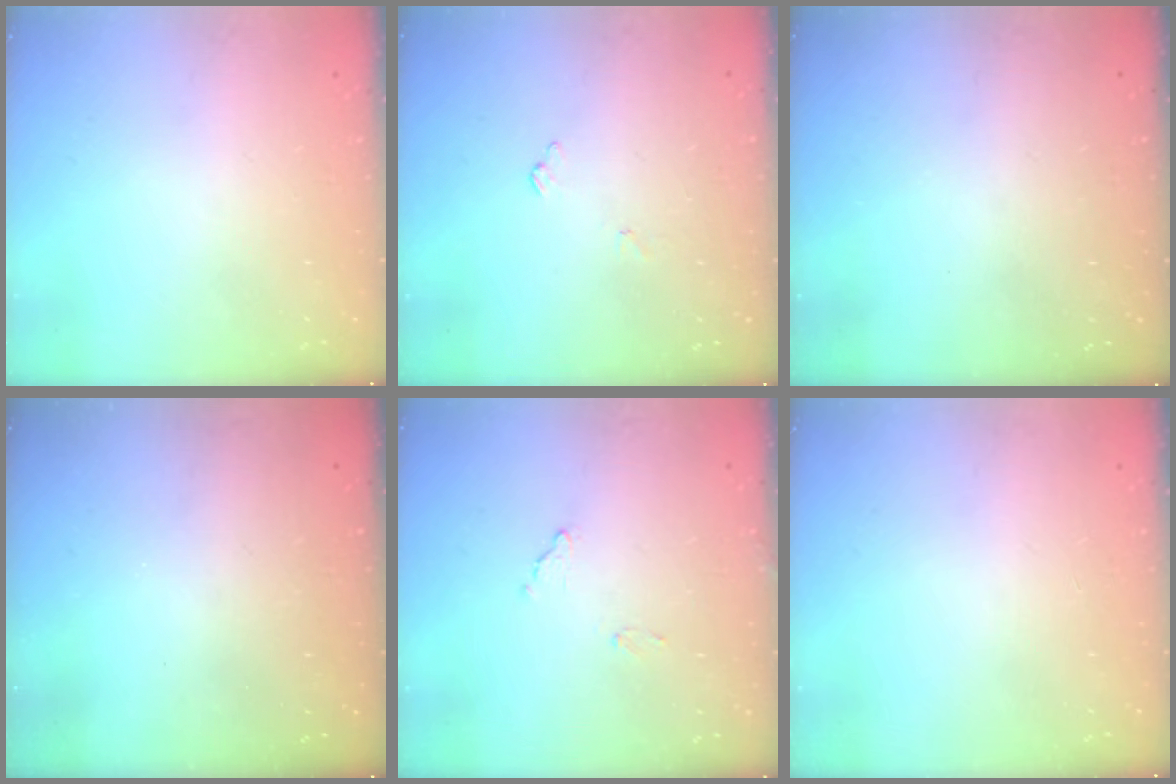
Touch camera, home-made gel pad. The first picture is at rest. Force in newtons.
{"total": 5.5, "press": 5.5, "slide": 0.5}
{"total": 3.1, "press": 2.9, "slide": 1.1}
{"total": 3.0, "press": 3.0, "slide": 0.1}
{"total": 9.5, "press": 9.5, "slide": 0.4}
{"total": 0.0}